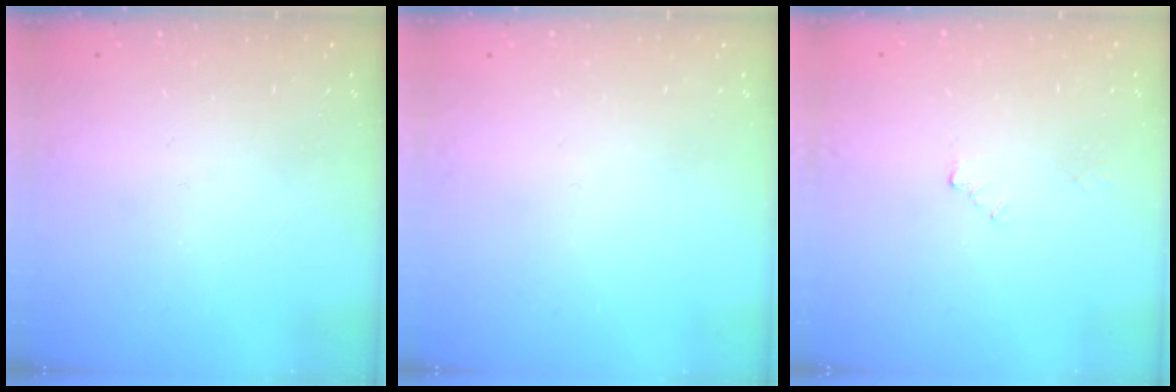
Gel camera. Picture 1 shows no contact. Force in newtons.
{"total": 0.0}
{"total": 2.1, "press": 2.1, "slide": 0.3}